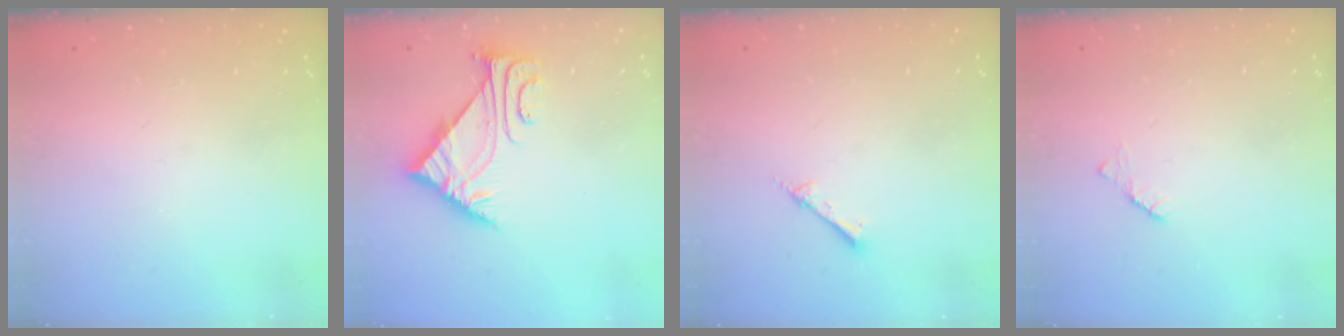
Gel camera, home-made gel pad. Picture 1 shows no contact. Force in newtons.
{"total": 5.0, "press": 4.9, "slide": 0.9}
{"total": 1.5, "press": 1.4, "slide": 0.2}
{"total": 2.2, "press": 2.2, "slide": 0.3}